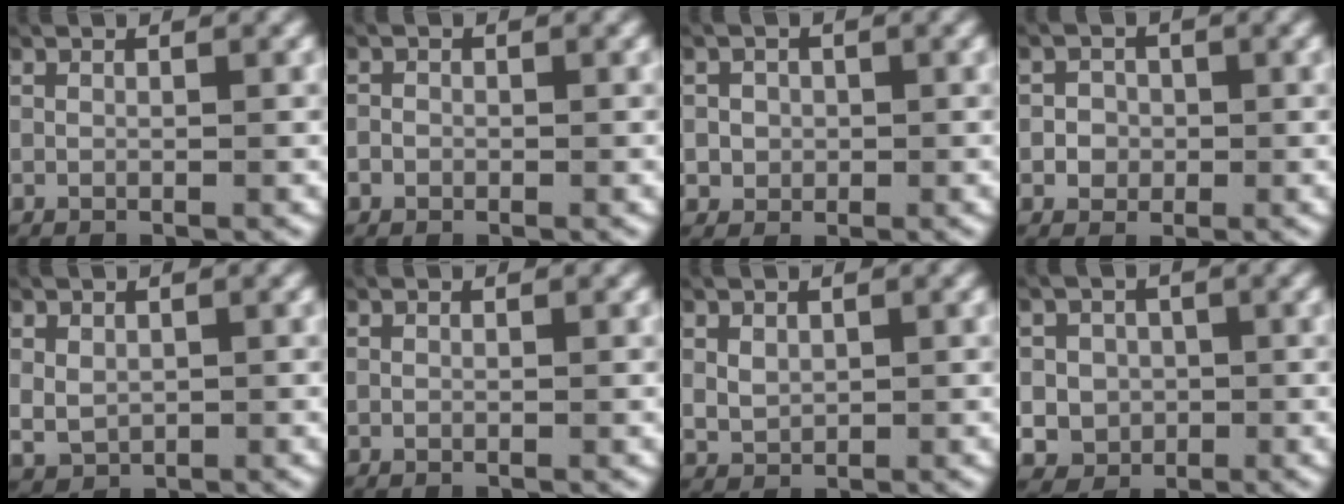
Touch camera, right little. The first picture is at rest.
{"total": 1.8, "force": [-0.6, 1.7, 0.2], "torque": [-0.009, 0.004, -0.018]}
{"total": 3.4, "force": [-0.5, 3.3, 0.6], "torque": [-0.032, -0.001, -0.016]}
{"total": 2.6, "force": [-0.8, 2.5, 0.5], "torque": [-0.017, 0.002, -0.021]}
{"total": 2.7, "force": [0.6, 2.3, 1.2], "torque": [-0.045, -0.010, 0.020]}
{"total": 0.0}
{"total": 1.5, "force": [0.6, 1.2, 0.6], "torque": [-0.032, -0.007, 0.020]}
{"total": 7.8, "force": [-1.9, 7.4, 1.7], "torque": [-0.058, -0.019, -0.038]}